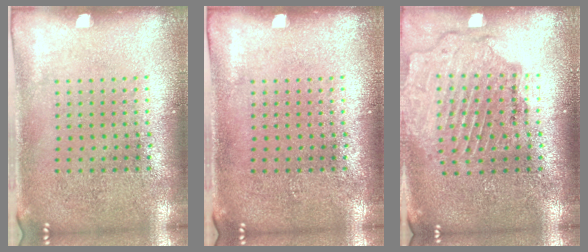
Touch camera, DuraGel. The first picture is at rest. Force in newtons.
{"total": 0.0}
{"total": 1.6, "press": 1.5, "slide": 0.3}